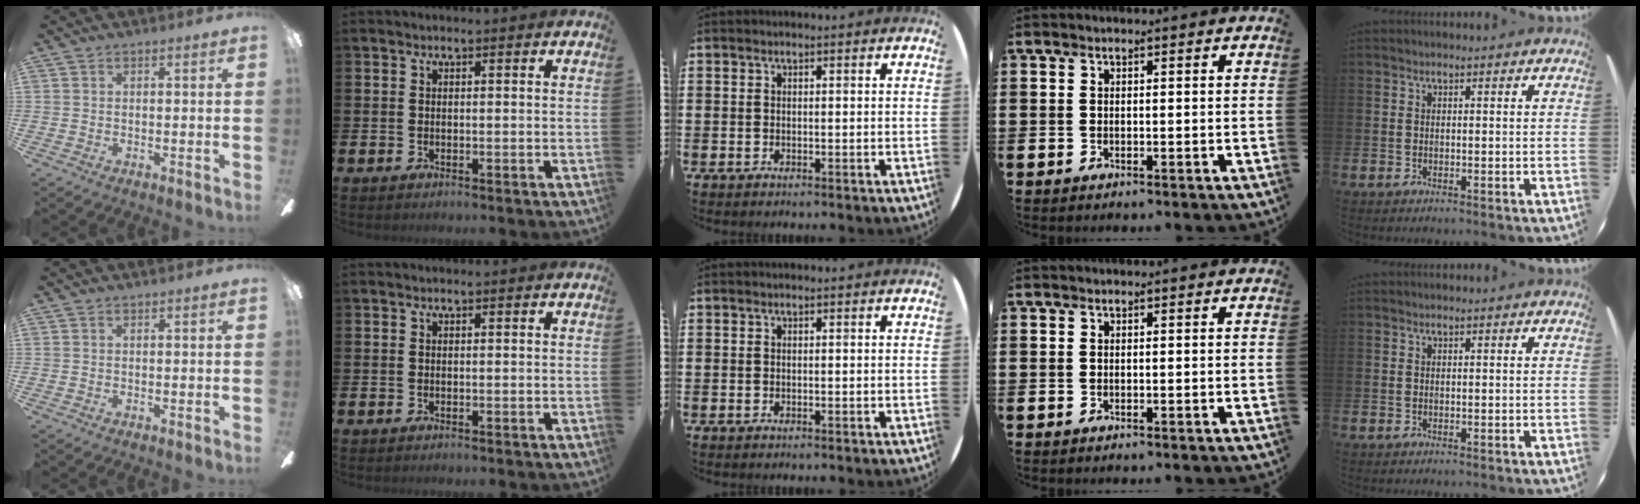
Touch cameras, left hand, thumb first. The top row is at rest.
{}